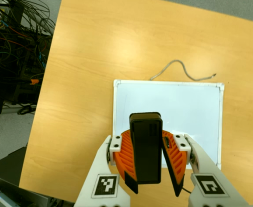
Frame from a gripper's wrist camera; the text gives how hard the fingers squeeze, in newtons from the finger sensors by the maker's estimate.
{"total": 9.6, "left": 9.8, "right": 9.4}